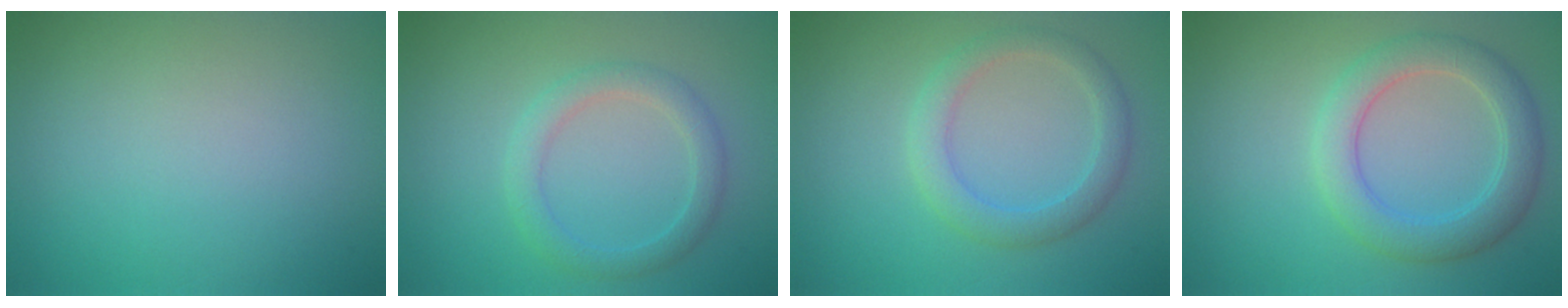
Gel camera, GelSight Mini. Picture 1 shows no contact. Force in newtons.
{"total": 2.6, "press": 2.6, "slide": 0.2}
{"total": 3.0, "press": 3.0, "slide": 0.1}
{"total": 4.5, "press": 4.5, "slide": 0.1}